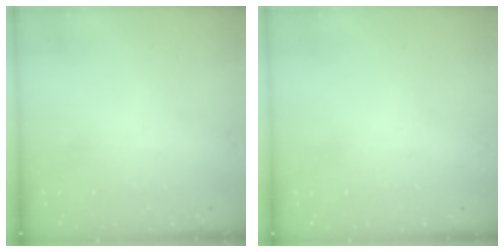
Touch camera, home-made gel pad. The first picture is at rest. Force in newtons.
{"total": 0.0}